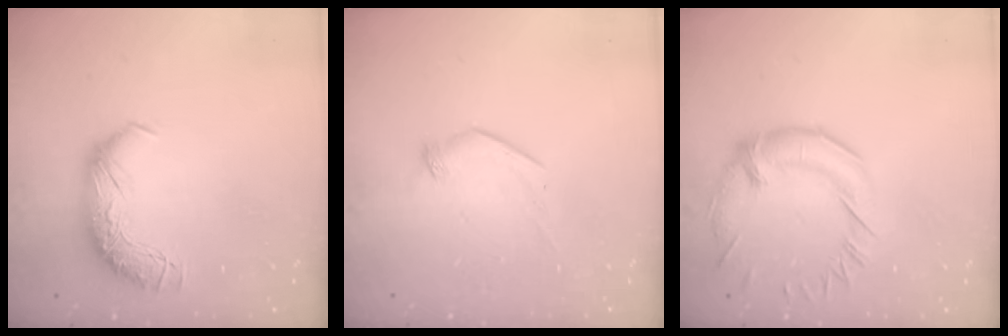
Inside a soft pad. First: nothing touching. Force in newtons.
{"total": 5.9, "press": 5.8, "slide": 1.3}
{"total": 0.8, "press": 0.4, "slide": 0.7}